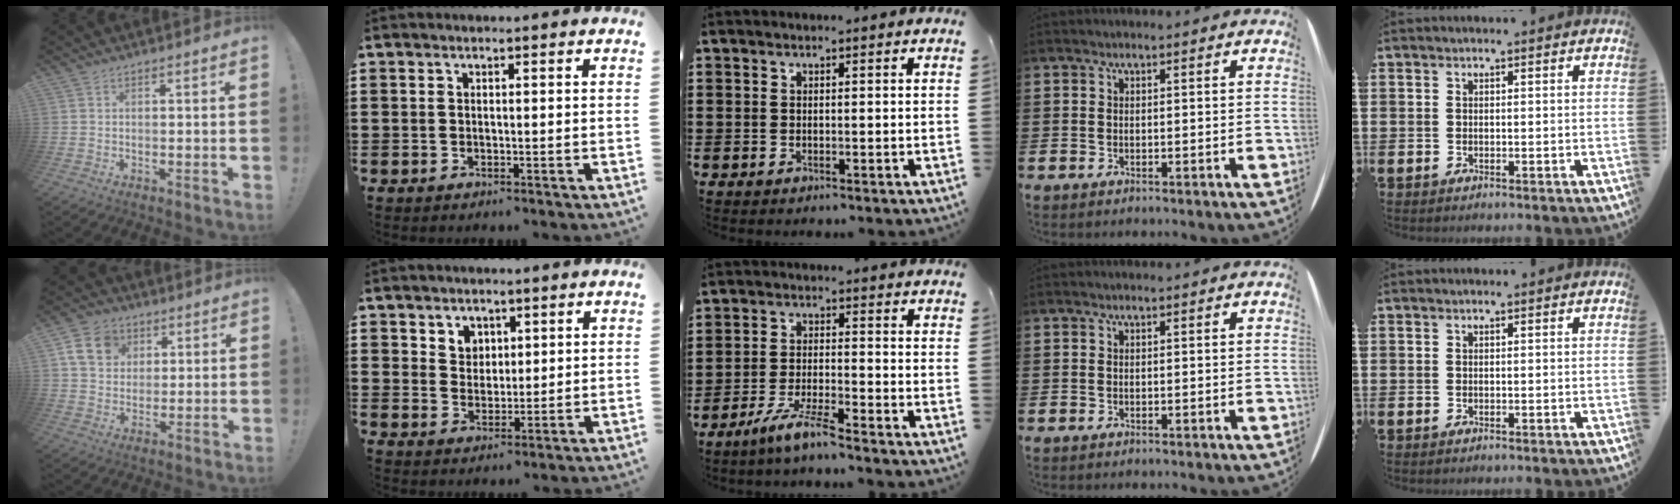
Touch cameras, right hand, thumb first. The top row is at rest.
{"thumb": {"total": 11.2, "force": [4.7, 9.0, 4.8], "torque": [-0.078, -0.007, 0.096]}, "index": {"total": 3.6, "force": [2.2, 2.8, 0.3], "torque": [-0.019, 0.008, 0.042]}, "middle": {"total": 5.5, "force": [-4.7, 0.1, 2.9], "torque": [-0.068, -0.012, -0.091]}}